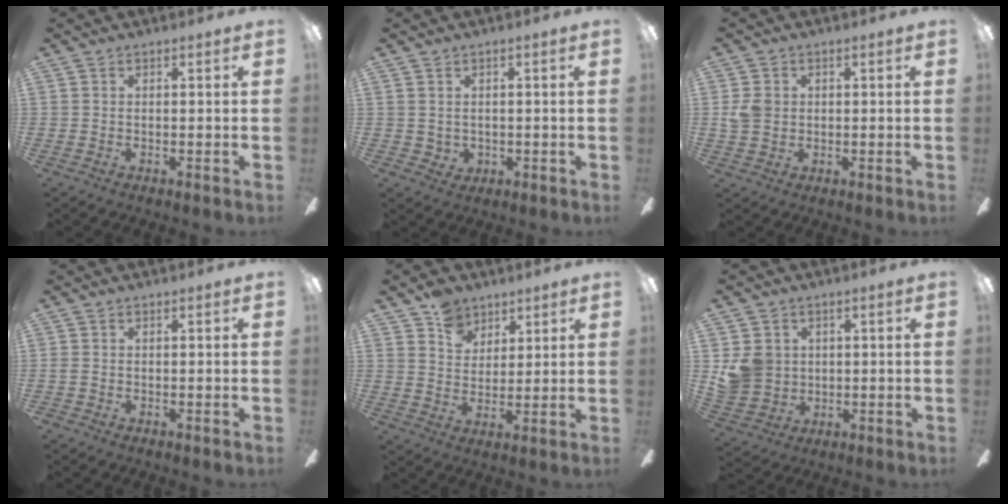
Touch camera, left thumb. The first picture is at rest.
{"total": 2.1, "force": [0.8, 1.9, 0.5], "torque": [-0.012, -0.001, 0.014]}
{"total": 3.7, "force": [0.2, 3.1, 2.0], "torque": [-0.033, 0.004, 0.004]}
{"total": 0.7, "force": [-0.4, 0.3, 0.6], "torque": [-0.011, 0.000, -0.007]}
{"total": 7.7, "force": [5.5, 5.1, 1.6], "torque": [-0.024, -0.023, 0.102]}
{"total": 7.3, "force": [1.6, 6.8, 2.0], "torque": [-0.039, 0.002, 0.037]}